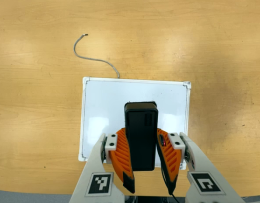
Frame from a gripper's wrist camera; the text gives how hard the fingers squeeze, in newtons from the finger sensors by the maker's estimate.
{"total": 8.3, "left": 6.8, "right": 9.7}